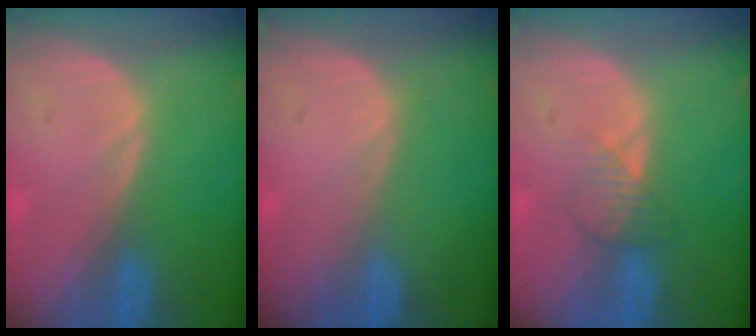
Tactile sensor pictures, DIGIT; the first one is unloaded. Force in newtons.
{"total": 0.0}
{"total": 2.7, "press": 2.7, "slide": 0.3}